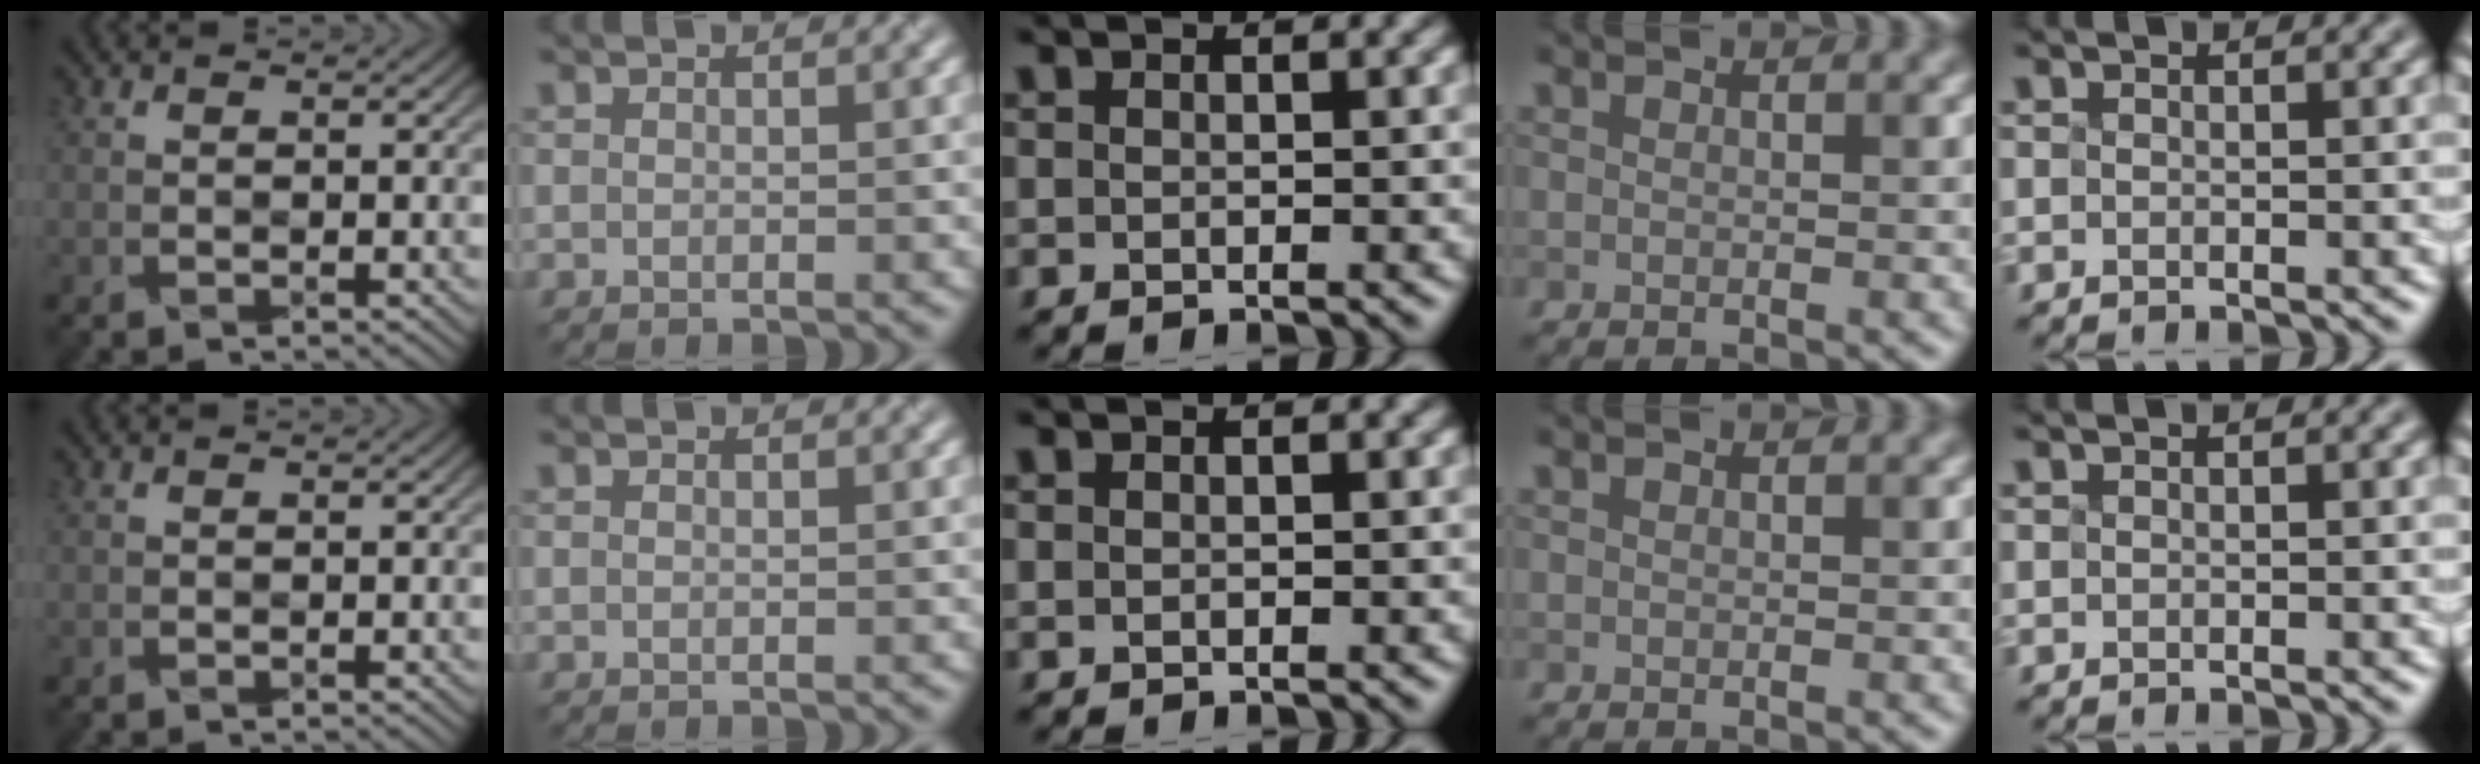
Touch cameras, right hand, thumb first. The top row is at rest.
{"little": {"total": 0.8, "force": [0.5, 0.4, 0.5], "torque": [-0.002, 0.008, -0.001]}}